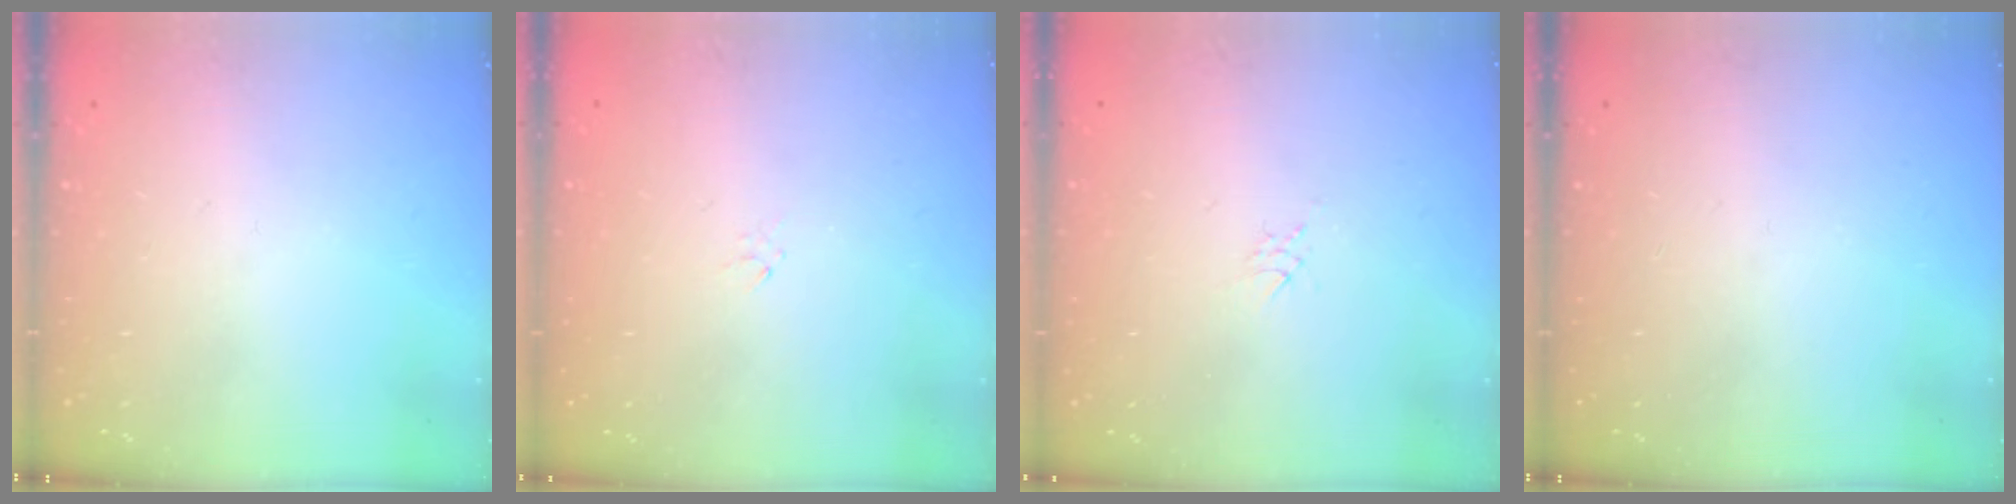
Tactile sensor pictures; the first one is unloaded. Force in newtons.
{"total": 0.0}
{"total": 2.2, "press": 2.2, "slide": 0.4}
{"total": 0.0}